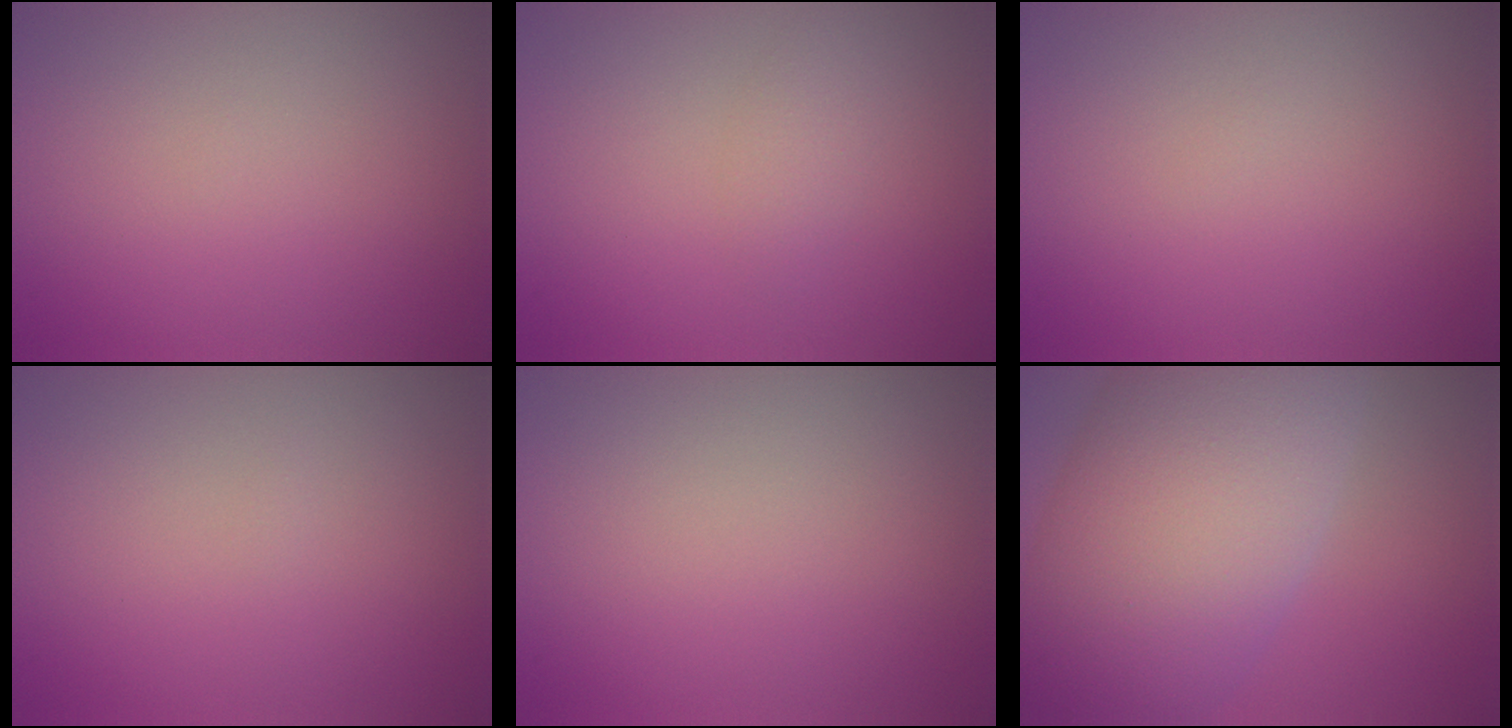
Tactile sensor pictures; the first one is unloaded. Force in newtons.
{"total": 1.2, "press": 1.2, "slide": 0.1}
{"total": 0.0}
{"total": 0.0}
{"total": 0.0}
{"total": 13.4, "press": 13.4, "slide": 0.4}